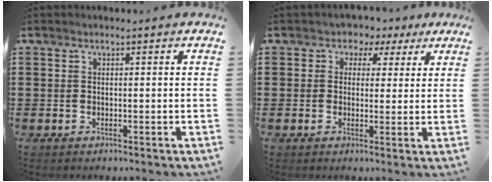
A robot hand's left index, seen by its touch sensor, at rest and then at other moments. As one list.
[{"total": 2.7, "force": [1.0, 2.5, 0.2], "torque": [-0.013, 0.006, 0.012]}]